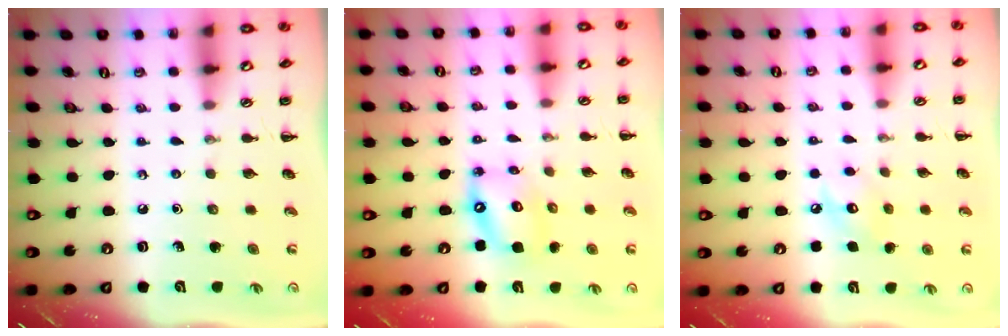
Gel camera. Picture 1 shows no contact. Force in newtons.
{"total": 10.6, "press": 10.3, "slide": 2.4}
{"total": 6.1, "press": 6.0, "slide": 1.0}